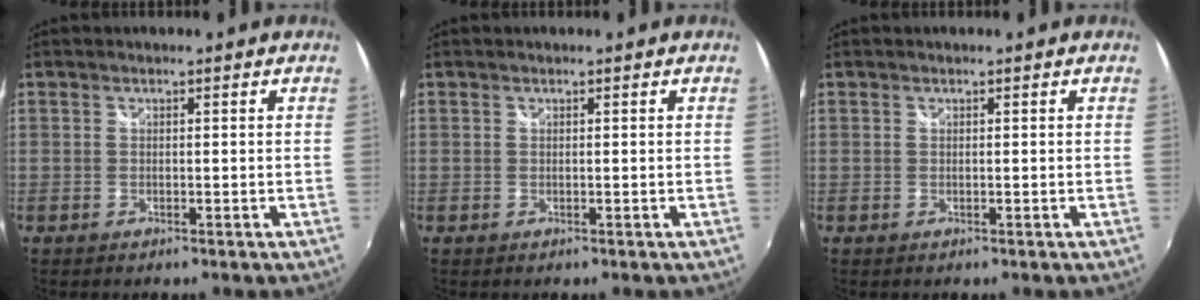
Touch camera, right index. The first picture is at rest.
{"total": 0.0}
{"total": 0.0}